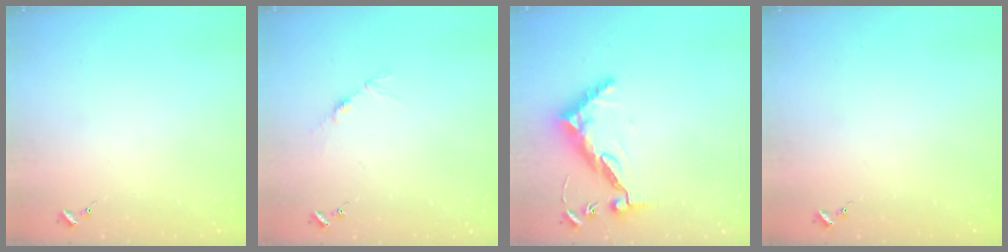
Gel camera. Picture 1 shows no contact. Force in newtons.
{"total": 4.0, "press": 3.9, "slide": 0.5}
{"total": 10.6, "press": 10.5, "slide": 0.9}
{"total": 0.0}